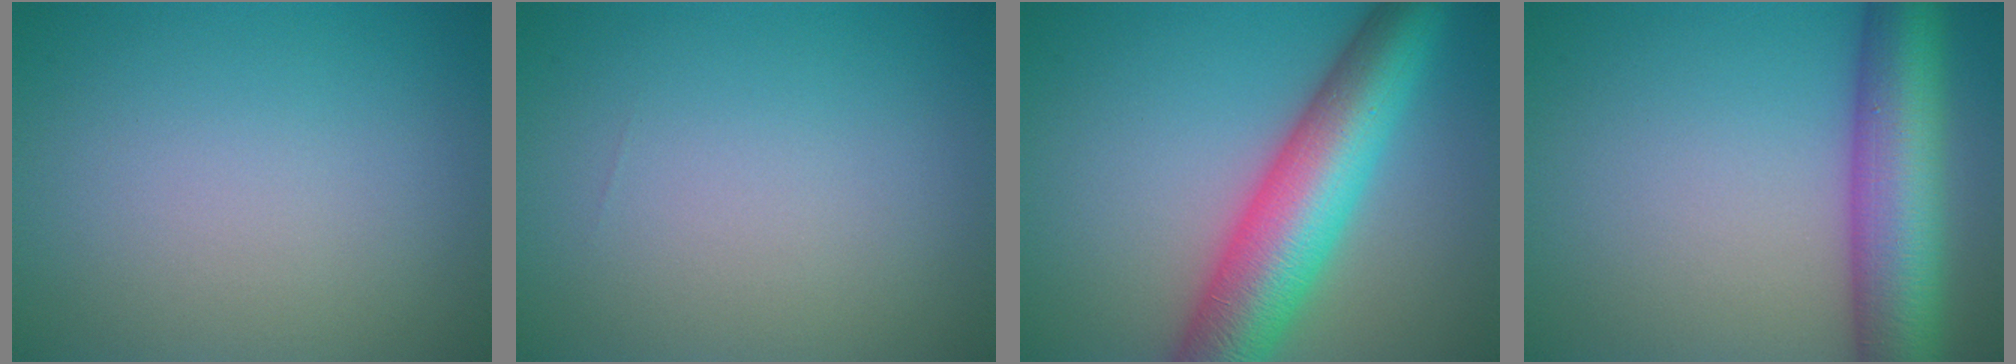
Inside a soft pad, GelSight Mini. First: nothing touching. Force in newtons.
{"total": 0.0}
{"total": 10.2, "press": 10.2, "slide": 0.2}
{"total": 9.4, "press": 9.4, "slide": 0.4}